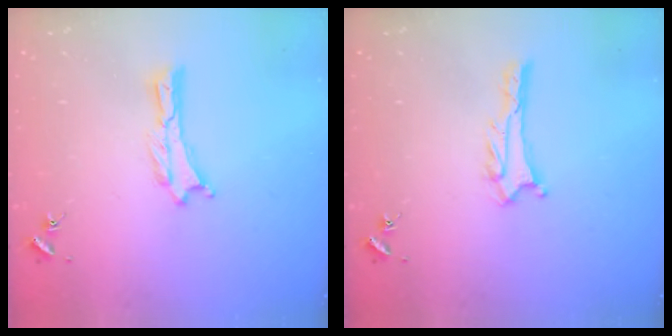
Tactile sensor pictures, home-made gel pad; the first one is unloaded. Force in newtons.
{"total": 2.7, "press": 2.7, "slide": 0.2}